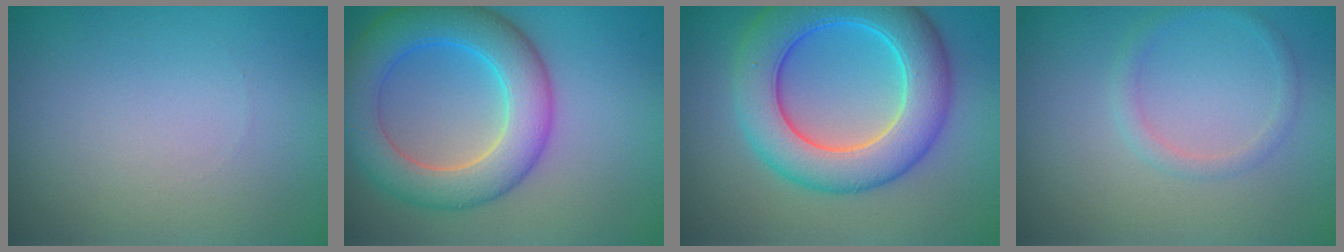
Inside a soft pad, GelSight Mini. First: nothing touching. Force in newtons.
{"total": 7.4, "press": 7.4, "slide": 0.5}
{"total": 8.8, "press": 8.8, "slide": 0.1}
{"total": 1.4, "press": 1.4, "slide": 0.1}